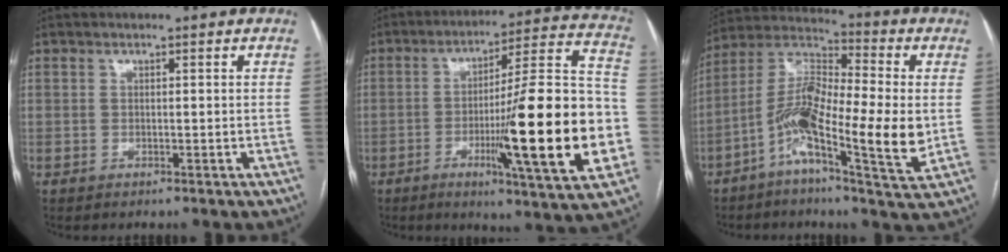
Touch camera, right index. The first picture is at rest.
{"total": 23.8, "force": [-5.7, 1.0, 23.1], "torque": [-0.304, -0.002, -0.087]}
{"total": 15.5, "force": [-3.3, 2.6, 14.9], "torque": [-0.289, 0.008, -0.069]}